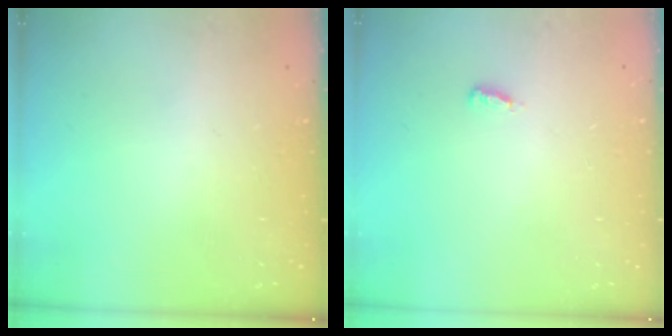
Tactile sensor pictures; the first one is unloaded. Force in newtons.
{"total": 4.4, "press": 2.2, "slide": 3.9}